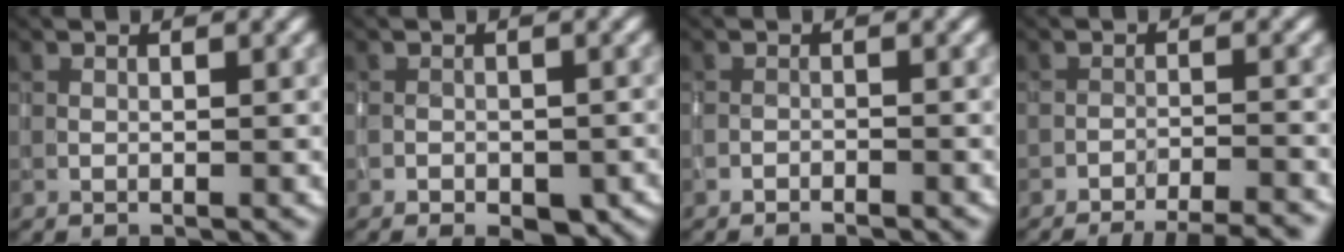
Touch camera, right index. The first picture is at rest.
{"total": 3.7, "force": [-1.9, 2.3, 2.2], "torque": [-0.030, -0.002, -0.022]}
{"total": 0.9, "force": [-0.9, 0.0, 0.0], "torque": [0.000, -0.001, -0.018]}
{"total": 8.2, "force": [-7.6, 1.9, 2.6], "torque": [-0.020, 0.007, -0.091]}